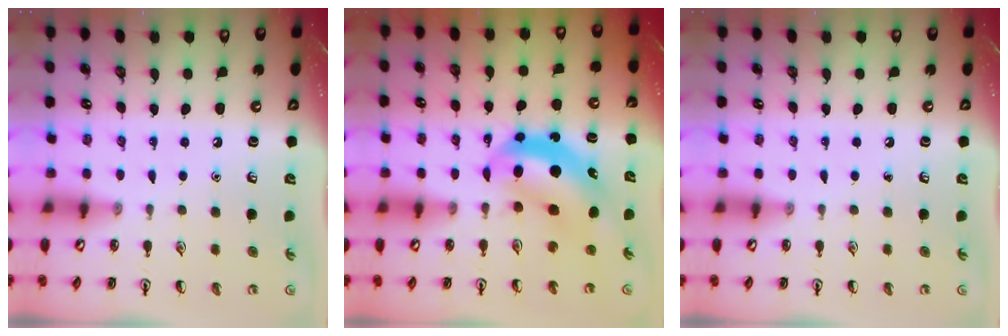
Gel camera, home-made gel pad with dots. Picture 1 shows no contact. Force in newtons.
{"total": 6.9, "press": 6.6, "slide": 1.9}
{"total": 0.0}